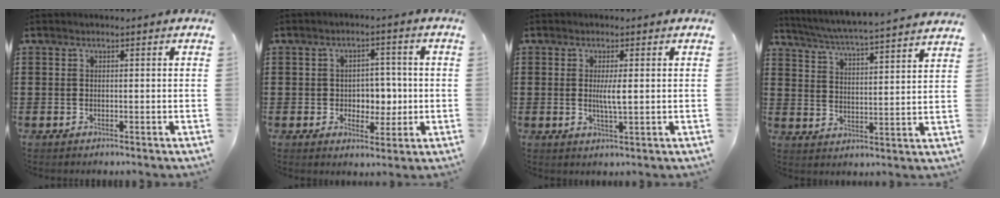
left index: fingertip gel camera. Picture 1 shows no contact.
{"total": 4.5, "force": [-0.2, 3.7, 2.4], "torque": [-0.046, 0.004, -0.011]}
{"total": 3.3, "force": [0.3, 0.4, 3.2], "torque": [-0.062, -0.003, 0.003]}
{"total": 4.7, "force": [4.4, -1.0, 1.4], "torque": [-0.048, -0.040, 0.068]}